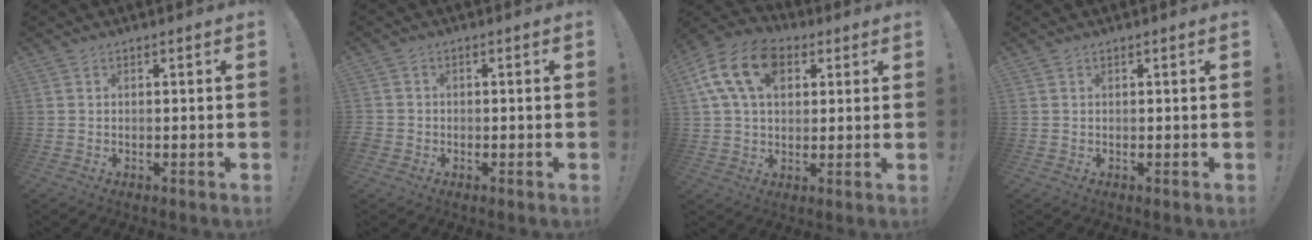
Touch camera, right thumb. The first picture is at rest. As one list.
[{"total": 2.1, "force": [-0.9, 1.8, 0.7], "torque": [-0.010, 0.005, -0.016]}, {"total": 16.1, "force": [5.8, 10.8, 10.5], "torque": [-0.188, -0.008, 0.109]}, {"total": 0.0}]